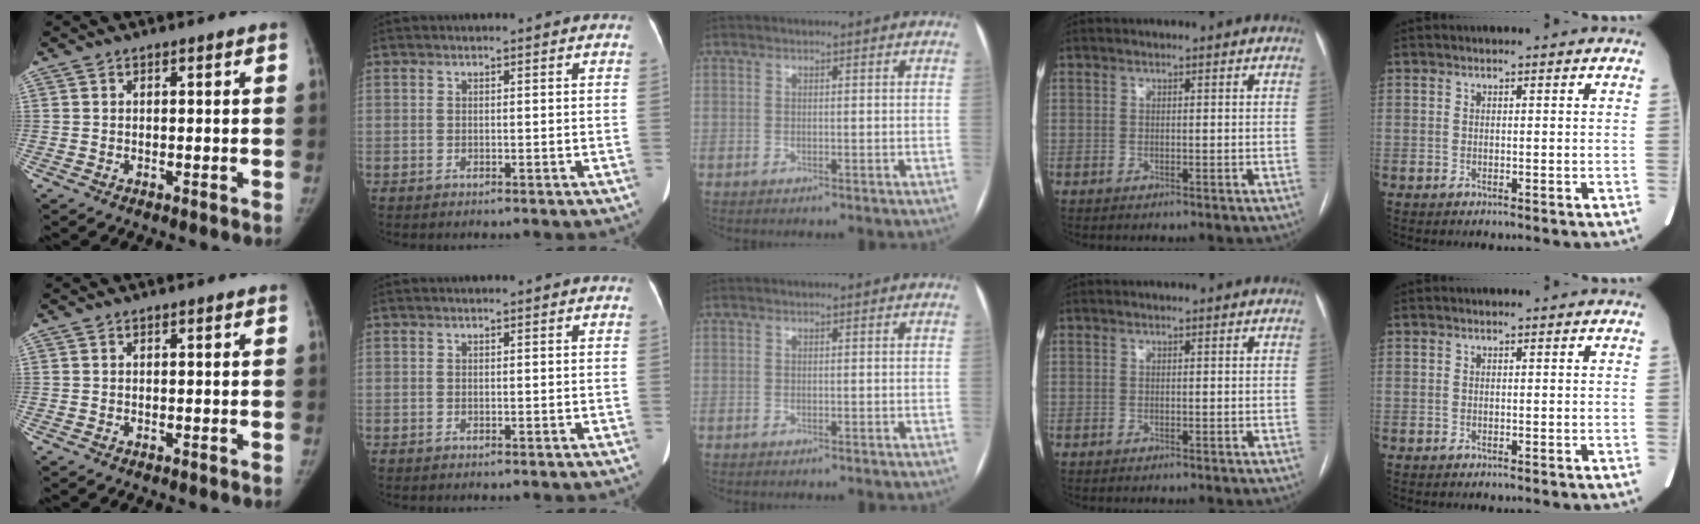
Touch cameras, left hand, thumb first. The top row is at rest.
{}